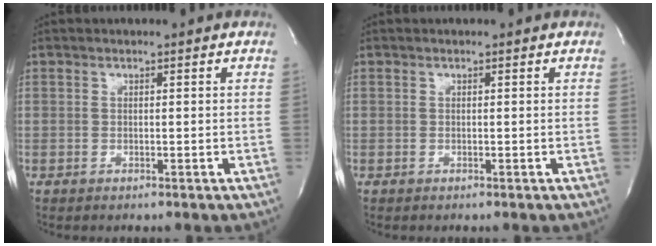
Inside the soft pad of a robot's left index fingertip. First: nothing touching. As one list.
[{"total": 0.0}]